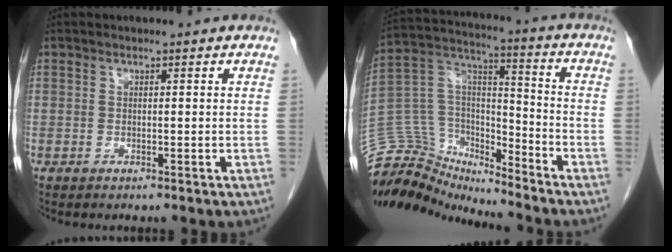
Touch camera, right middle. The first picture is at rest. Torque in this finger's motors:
{"motor_torque": [-0.22, -0.90, -0.10, -0.09]}